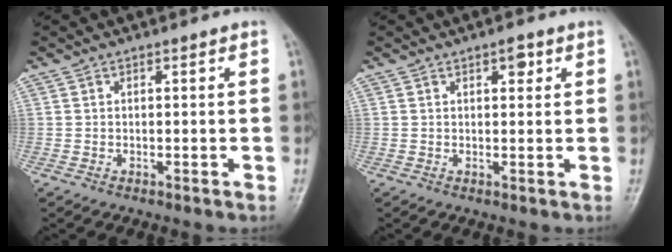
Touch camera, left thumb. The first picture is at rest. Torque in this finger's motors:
{"motor_torque": [-0.01, 0.06, 0.17, 0.13, -0.04]}